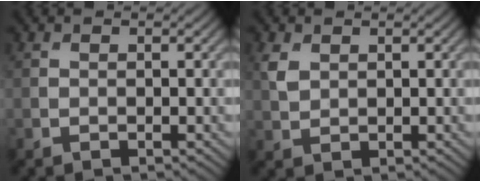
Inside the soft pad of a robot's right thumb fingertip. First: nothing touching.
{"total": 2.4, "force": [1.1, 1.6, 1.3], "torque": [-0.038, -0.001, 0.026]}